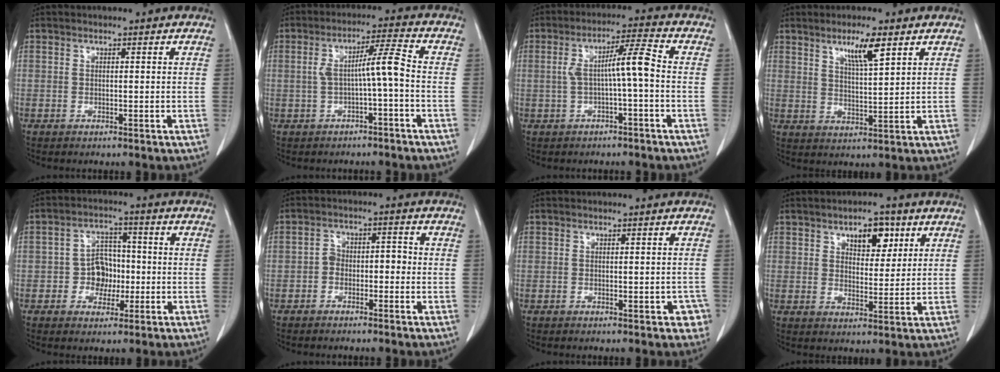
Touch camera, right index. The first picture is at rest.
{"total": 5.7, "force": [-0.8, 0.1, 5.7], "torque": [-0.100, 0.027, -0.005]}
{"total": 6.3, "force": [-0.4, 0.2, 6.3], "torque": [-0.112, 0.026, 0.000]}
{"total": 5.9, "force": [3.6, 0.5, 4.7], "torque": [-0.083, -0.005, 0.064]}
{"total": 5.5, "force": [-1.1, 4.5, 2.9], "torque": [-0.047, 0.018, -0.017]}
{"total": 3.5, "force": [-1.2, 2.2, 2.4], "torque": [-0.033, 0.029, -0.018]}
{"total": 3.3, "force": [-1.4, 1.3, 2.7], "torque": [-0.017, 0.008, -0.009]}
{"total": 6.2, "force": [3.3, 3.0, 4.3], "torque": [-0.060, 0.005, 0.050]}